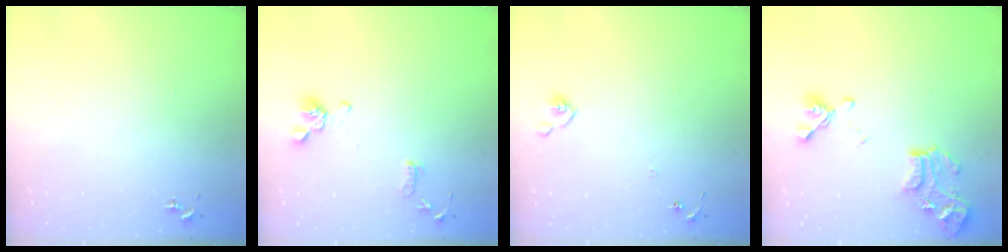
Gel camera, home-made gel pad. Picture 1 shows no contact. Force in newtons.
{"total": 11.5, "press": 11.3, "slide": 1.8}
{"total": 6.1, "press": 6.1, "slide": 0.5}
{"total": 16.4, "press": 16.4, "slide": 1.4}